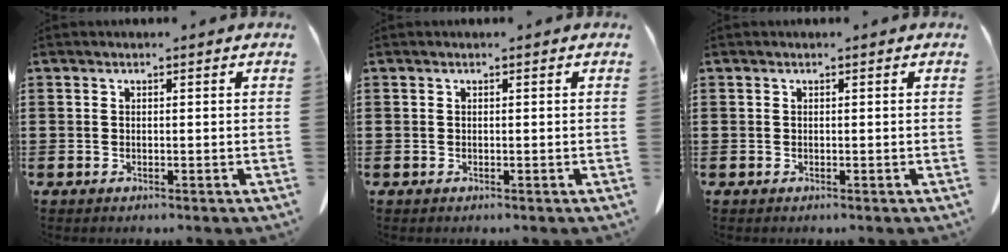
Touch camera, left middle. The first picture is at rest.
{"total": 0.0}
{"total": 0.0}